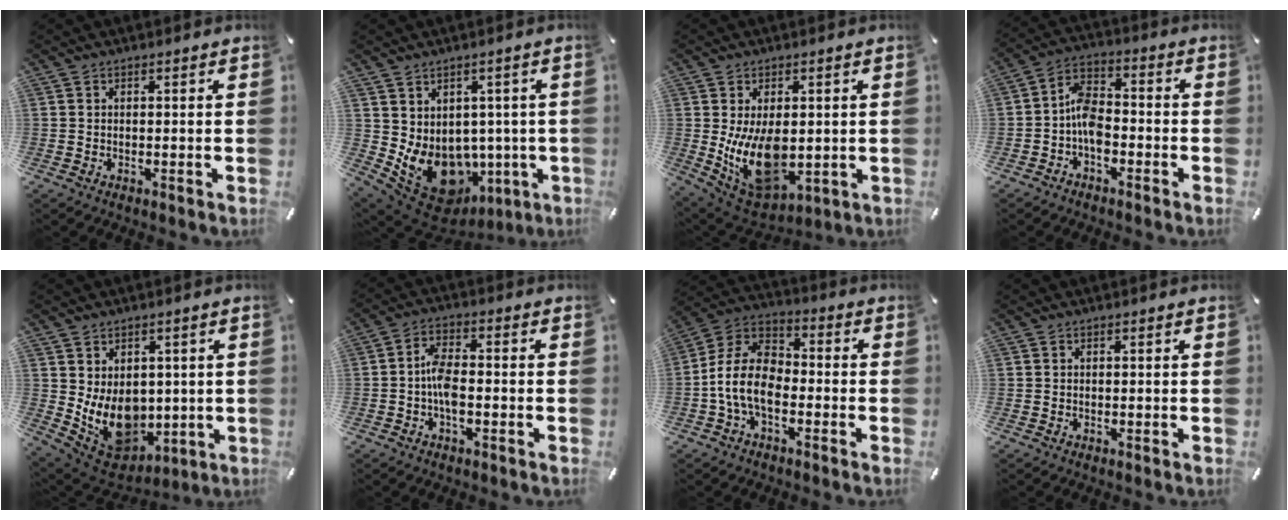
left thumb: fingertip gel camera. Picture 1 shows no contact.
{"total": 11.2, "force": [-2.5, 9.6, 5.1], "torque": [-0.069, -0.017, -0.027]}
{"total": 13.8, "force": [0.0, 8.7, 10.6], "torque": [-0.208, -0.020, 0.003]}
{"total": 7.5, "force": [-2.9, 4.8, 5.0], "torque": [-0.107, 0.021, -0.055]}
{"total": 11.8, "force": [0.3, 9.7, 6.6], "torque": [-0.122, -0.027, 0.017]}
{"total": 6.0, "force": [-1.7, 2.8, 5.1], "torque": [-0.104, 0.008, -0.033]}
{"total": 11.5, "force": [-4.7, 6.9, 7.9], "torque": [-0.176, 0.019, -0.091]}
{"total": 0.0}